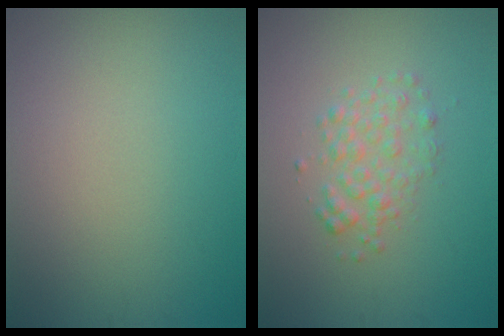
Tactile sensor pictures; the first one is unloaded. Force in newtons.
{"total": 2.1, "press": 2.1, "slide": 0.1}